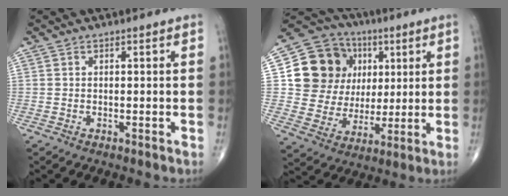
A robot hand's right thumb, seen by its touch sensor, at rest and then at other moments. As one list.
[{"total": 18.0, "force": [4.2, 15.8, 7.4], "torque": [-0.088, 0.019, 0.089]}]